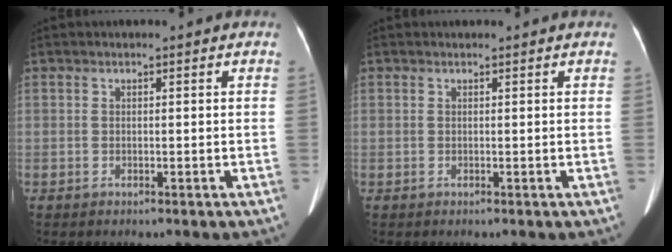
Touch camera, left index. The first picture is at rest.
{"total": 0.9, "force": [0.8, 0.1, 0.1], "torque": [-0.007, 0.010, 0.012]}